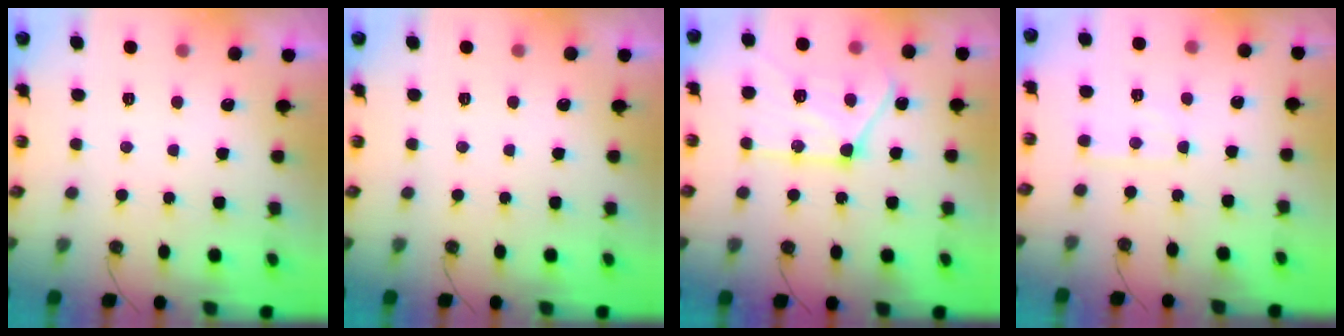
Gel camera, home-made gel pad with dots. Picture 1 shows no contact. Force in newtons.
{"total": 0.0}
{"total": 18.3, "press": 18.2, "slide": 1.8}
{"total": 3.4, "press": 3.3, "slide": 0.5}